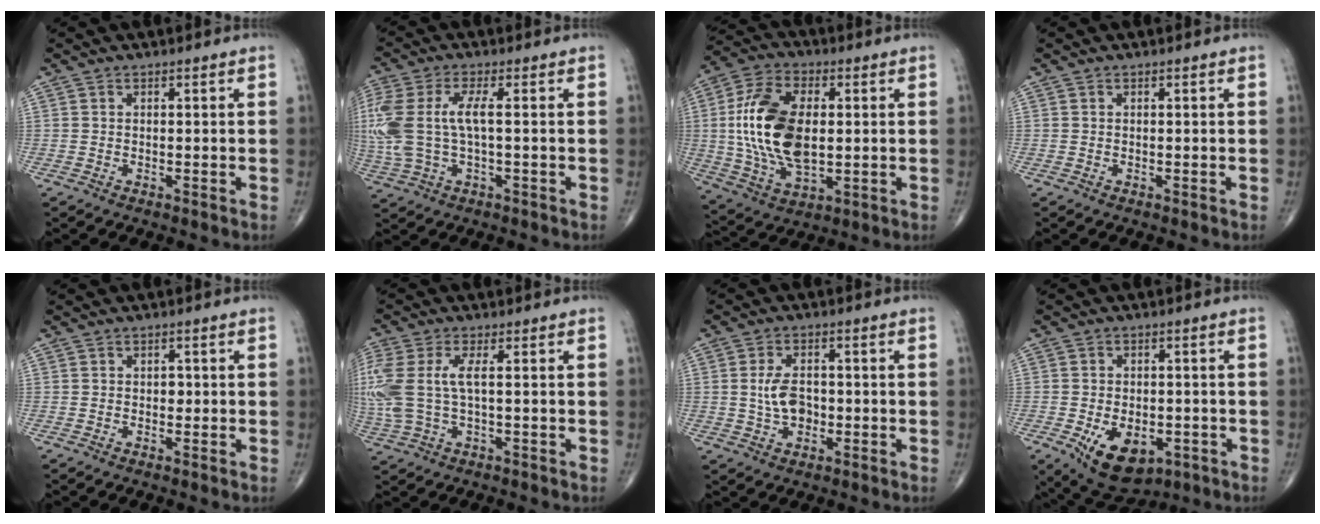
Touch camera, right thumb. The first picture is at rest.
{"total": 13.1, "force": [0.7, 5.4, 11.9], "torque": [-0.310, 0.016, 0.022]}
{"total": 18.3, "force": [1.1, 10.2, 15.2], "torque": [-0.301, -0.001, 0.026]}
{"total": 0.0}
{"total": 1.1, "force": [0.0, 0.9, 0.7], "torque": [-0.002, 0.003, -0.002]}
{"total": 11.1, "force": [0.9, 4.6, 10.1], "torque": [-0.281, 0.011, 0.024]}
{"total": 7.5, "force": [-0.4, 4.9, 5.8], "torque": [-0.097, 0.005, -0.005]}
{"total": 11.3, "force": [-4.3, 6.9, 7.9], "torque": [-0.106, 0.004, -0.052]}